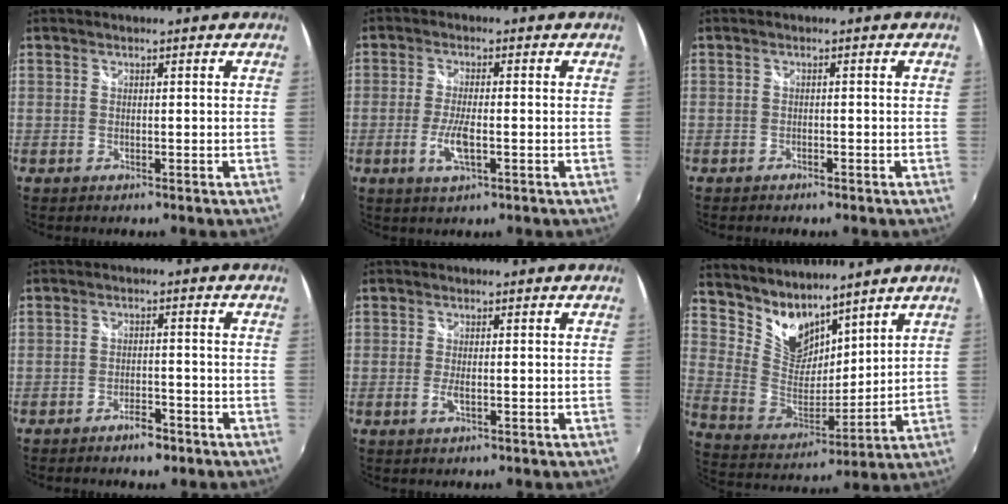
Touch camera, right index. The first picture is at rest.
{"total": 5.3, "force": [-1.7, 1.1, 4.9], "torque": [-0.105, -0.009, -0.033]}
{"total": 1.3, "force": [-1.1, 0.4, 0.4], "torque": [-0.012, -0.002, -0.021]}
{"total": 3.7, "force": [-2.9, 1.4, 1.9], "torque": [-0.044, -0.001, -0.045]}
{"total": 2.0, "force": [-0.6, 0.3, 1.9], "torque": [-0.039, -0.004, -0.010]}
{"total": 12.3, "force": [9.9, 6.2, 3.9], "torque": [-0.091, 0.002, 0.204]}